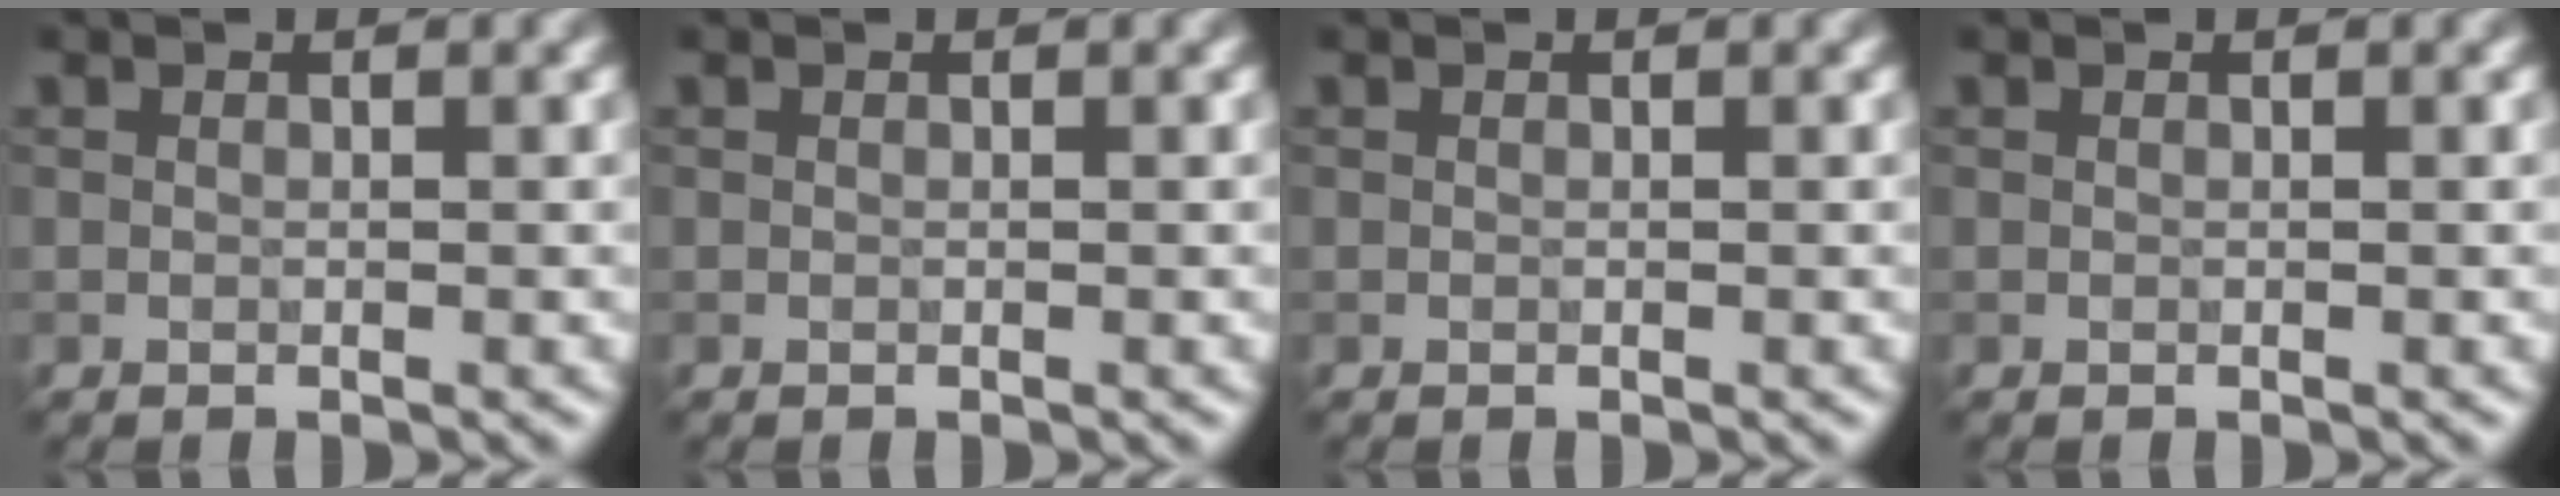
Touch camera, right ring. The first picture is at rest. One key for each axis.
{"total": 0.0}
{"total": 0.0}
{"total": 0.0}